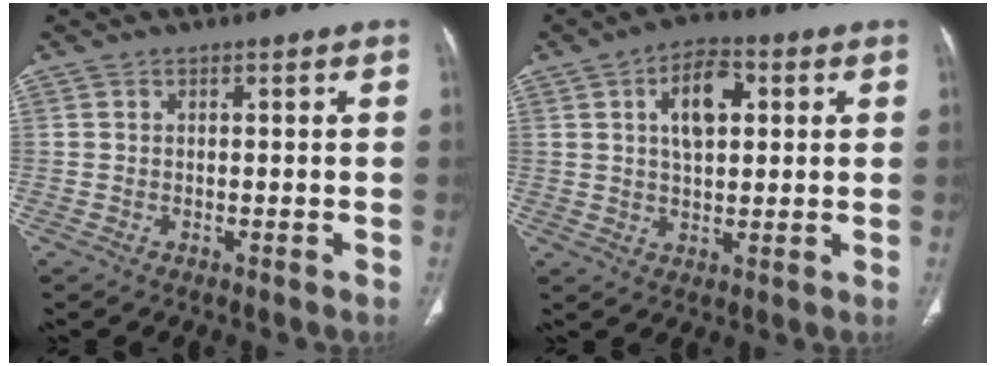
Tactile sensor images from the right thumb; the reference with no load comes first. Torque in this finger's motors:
{"motor_torque": [-0.29, 0.86, -0.02, 0.04, 0.06]}